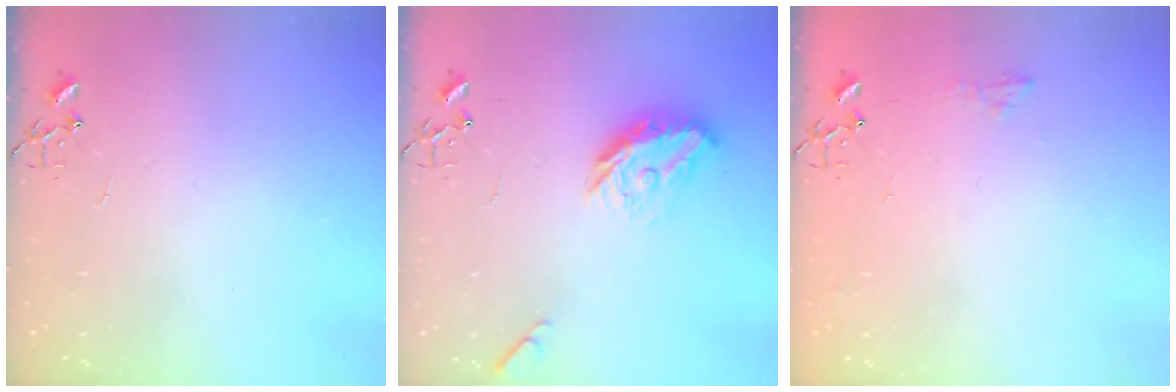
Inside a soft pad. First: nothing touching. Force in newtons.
{"total": 13.5, "press": 13.4, "slide": 0.7}
{"total": 6.4, "press": 6.4, "slide": 0.6}